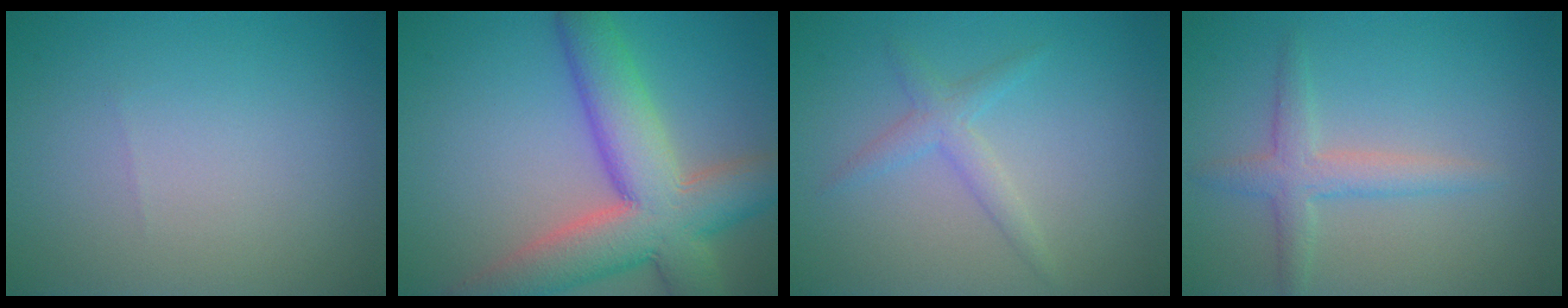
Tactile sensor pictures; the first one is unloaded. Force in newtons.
{"total": 10.2, "press": 10.1, "slide": 0.8}
{"total": 1.4, "press": 1.4, "slide": 0.0}
{"total": 2.7, "press": 2.7, "slide": 0.0}